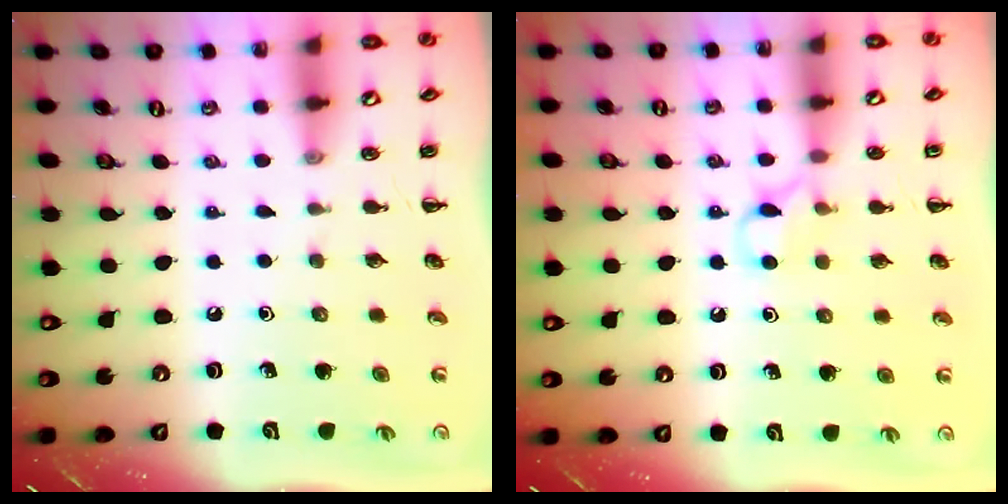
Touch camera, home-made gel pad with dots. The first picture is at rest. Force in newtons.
{"total": 5.6, "press": 5.3, "slide": 1.9}